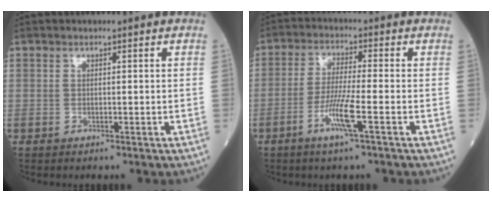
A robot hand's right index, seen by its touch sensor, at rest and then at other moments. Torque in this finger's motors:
{"motor_torque": [-0.10, -0.10, 0.10, 0.07]}